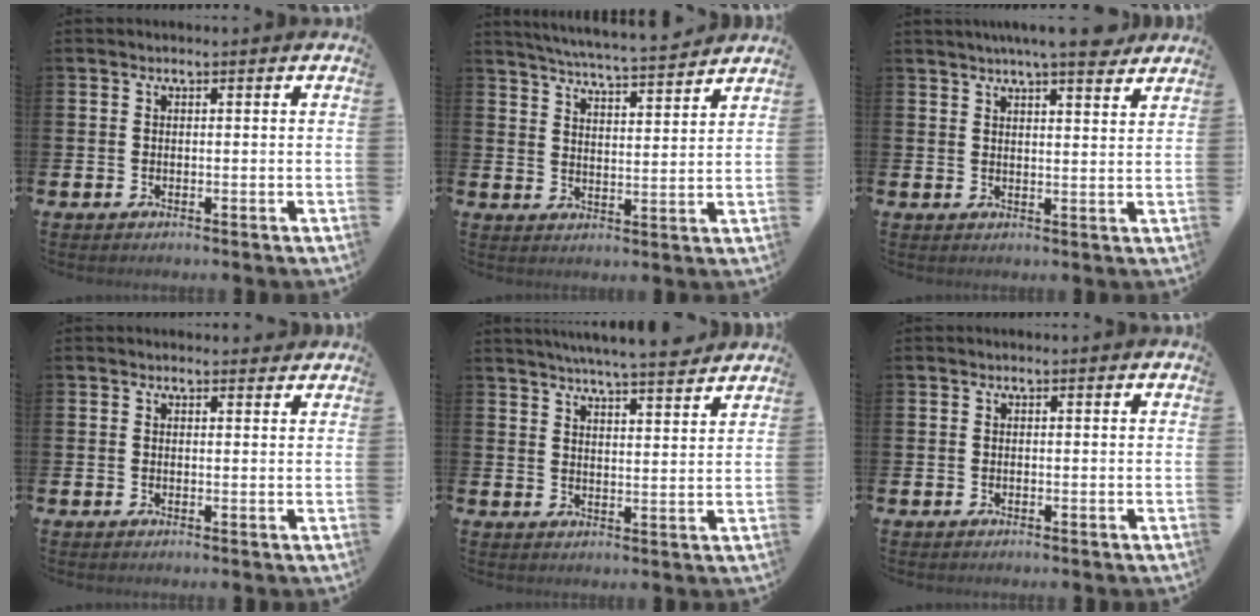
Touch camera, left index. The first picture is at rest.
{"total": 5.7, "force": [5.6, -0.4, 1.1], "torque": [-0.037, -0.043, 0.096]}
{"total": 6.0, "force": [5.5, 0.1, 2.3], "torque": [-0.040, -0.025, 0.095]}
{"total": 1.0, "force": [0.9, 0.4, 0.1], "torque": [0.007, 0.001, 0.015]}
{"total": 5.9, "force": [5.7, -0.5, 1.2], "torque": [-0.030, -0.036, 0.100]}
{"total": 0.0}